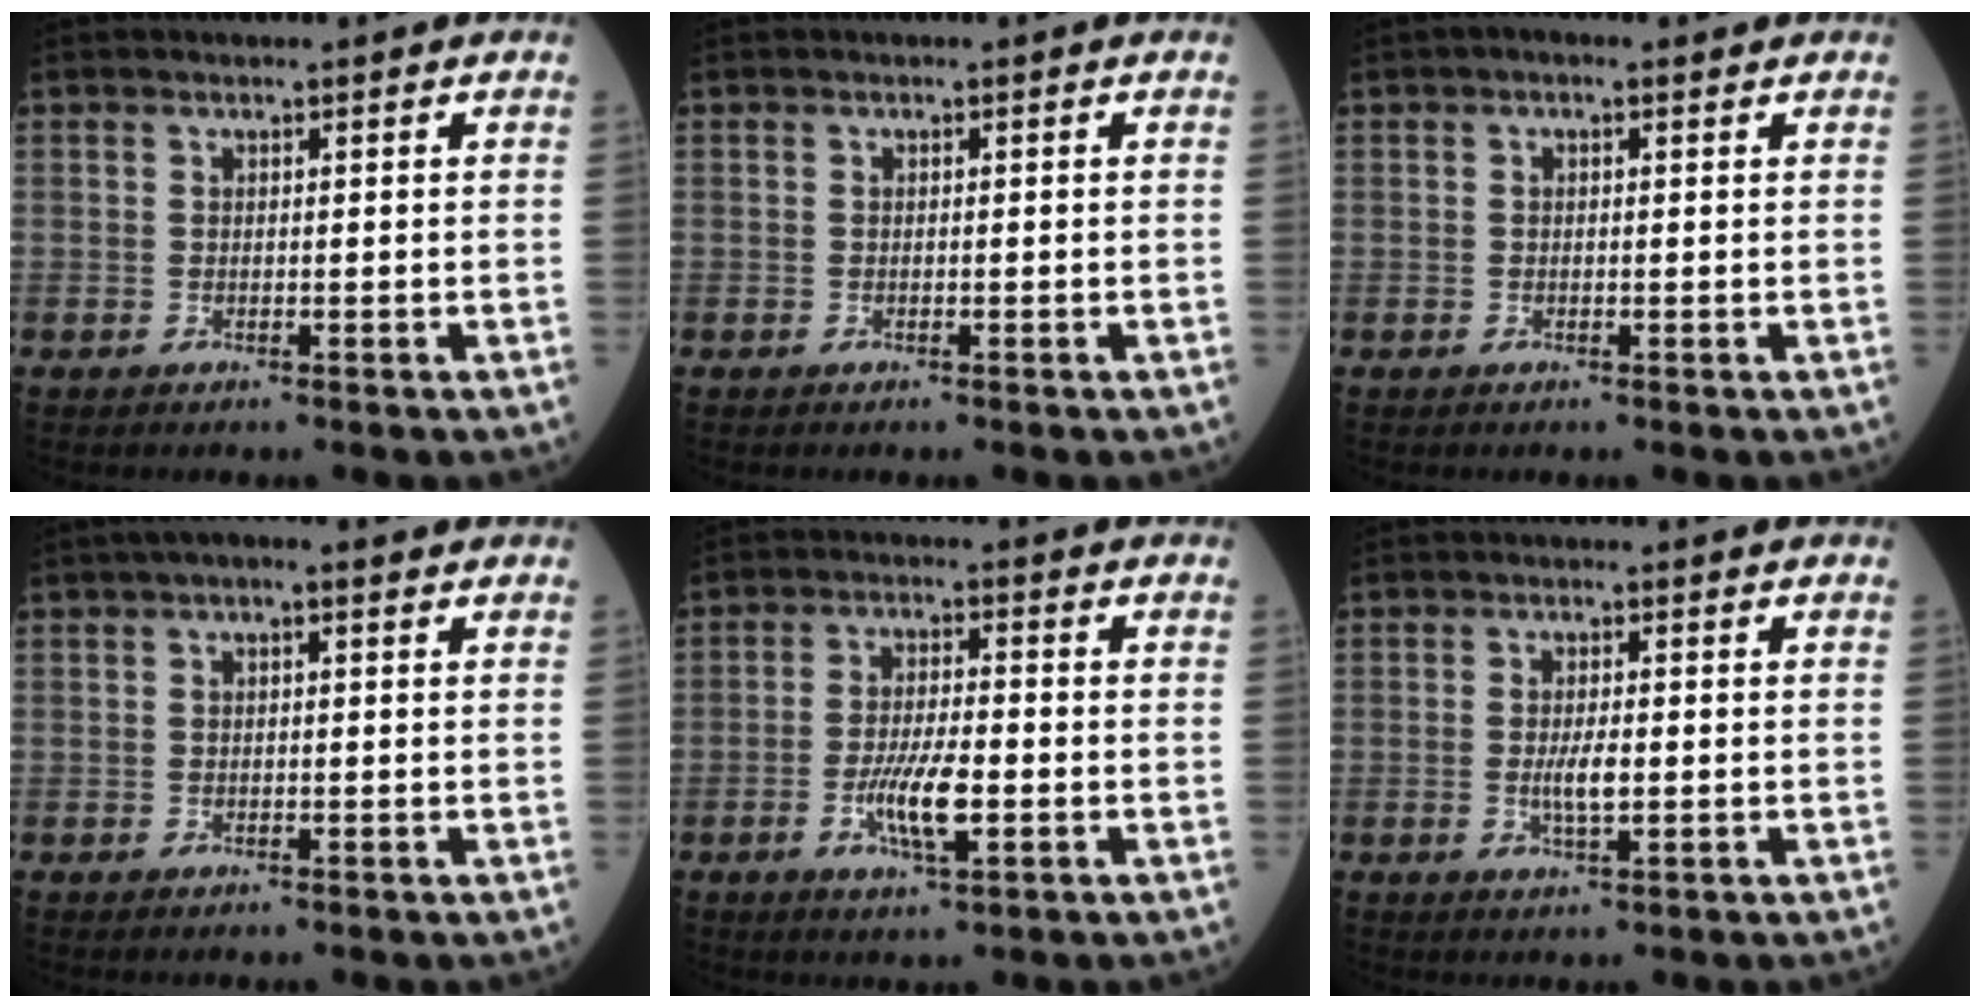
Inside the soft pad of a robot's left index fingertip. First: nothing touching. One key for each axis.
{"total": 0.0}
{"total": 1.3, "fx": 0.5, "fy": 0.6, "fz": 1.0, "tx": -0.018, "ty": 0.010, "tz": 0.002}
{"total": 3.0, "fx": 1.6, "fy": 1.0, "fz": 2.4, "tx": -0.041, "ty": 0.023, "tz": 0.019}
{"total": 6.9, "fx": -2.4, "fy": 1.3, "fz": 6.3, "tx": -0.124, "ty": -0.011, "tz": -0.044}
{"total": 3.3, "fx": -0.6, "fy": 0.6, "fz": 3.1, "tx": -0.063, "ty": -0.007, "tz": -0.011}